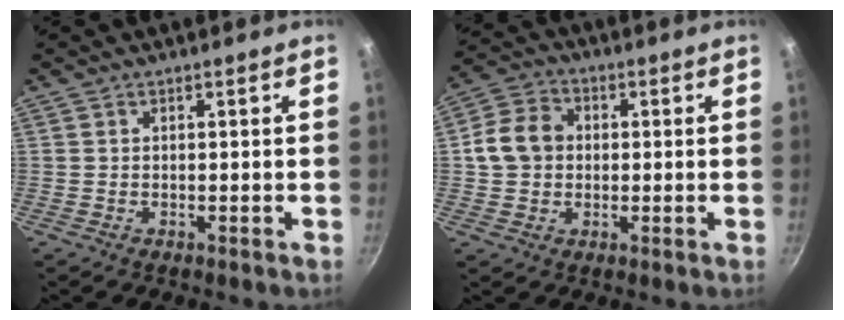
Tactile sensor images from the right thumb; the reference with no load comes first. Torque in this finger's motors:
{"motor_torque": [-0.12, 0.36, 0.15, -0.15, 0.10]}